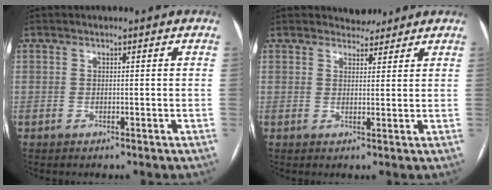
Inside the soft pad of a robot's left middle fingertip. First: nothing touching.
{"total": 2.7, "force": [2.5, 1.1, 0.0], "torque": [0.002, -0.001, 0.036]}